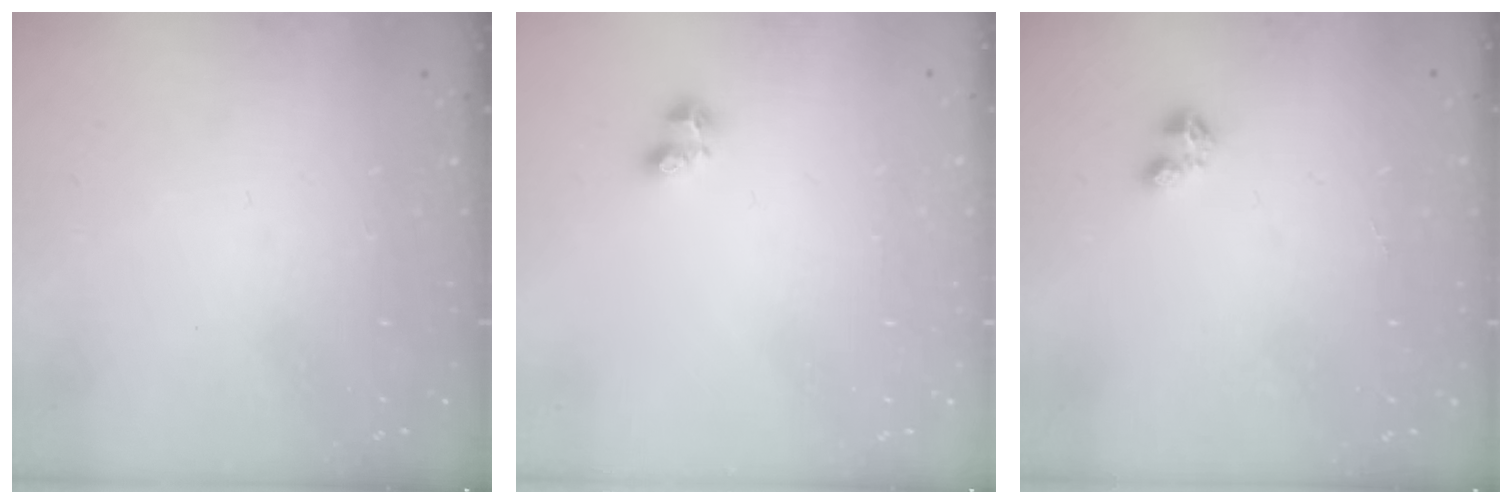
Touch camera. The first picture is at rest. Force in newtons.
{"total": 2.2, "press": 2.2, "slide": 0.5}
{"total": 2.7, "press": 2.7, "slide": 0.4}